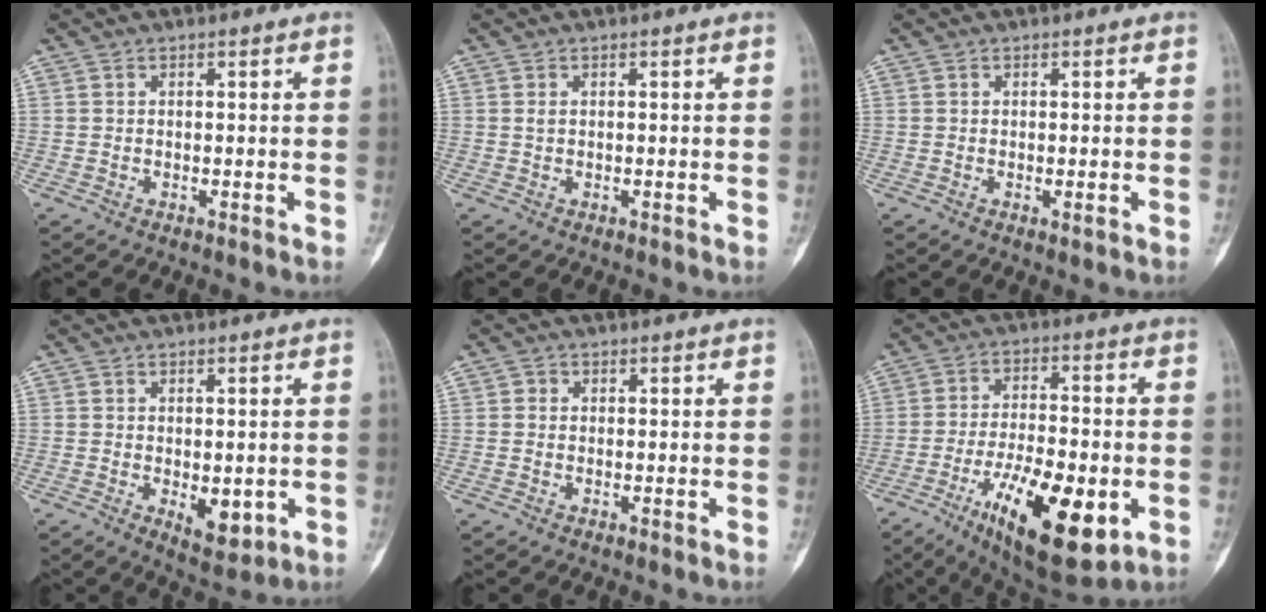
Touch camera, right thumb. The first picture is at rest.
{"total": 0.7, "force": [0.2, 0.4, 0.5], "torque": [-0.011, 0.003, 0.004]}
{"total": 1.0, "force": [-0.2, 0.3, 0.9], "torque": [-0.014, -0.004, -0.002]}
{"total": 5.9, "force": [-1.1, 3.1, 4.9], "torque": [-0.054, -0.013, -0.003]}
{"total": 1.0, "force": [0.2, 1.0, 0.3], "torque": [0.000, 0.002, 0.002]}
{"total": 19.1, "force": [-6.8, 7.1, 16.4], "torque": [-0.259, 0.008, -0.096]}